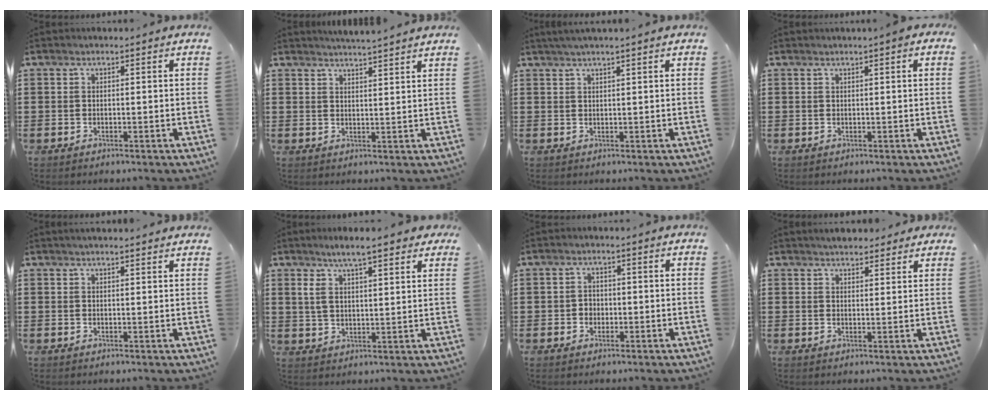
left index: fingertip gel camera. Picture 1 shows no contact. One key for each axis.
{"total": 3.0, "fx": 3.0, "fy": -0.6, "fz": 0.2, "tx": -0.013, "ty": -0.013, "tz": 0.055}
{"total": 1.4, "fx": 1.2, "fy": -0.3, "fz": 0.8, "tx": -0.015, "ty": 0.000, "tz": 0.022}
{"total": 0.6, "fx": 0.4, "fy": -0.1, "fz": 0.5, "tx": -0.009, "ty": -0.002, "tz": 0.008}
{"total": 1.3, "fx": 1.3, "fy": 0.0, "fz": 0.4, "tx": -0.011, "ty": 0.002, "tz": 0.024}
{"total": 6.9, "fx": 4.7, "fy": 1.9, "fz": 4.7, "tx": -0.103, "ty": 0.004, "tz": 0.081}
{"total": 1.3, "fx": -0.2, "fy": 1.2, "fz": 0.5, "tx": -0.014, "ty": 0.006, "tz": -0.005}
{"total": 3.0, "fx": 2.9, "fy": 0.8, "fz": 0.5, "tx": -0.018, "ty": -0.002, "tz": 0.054}